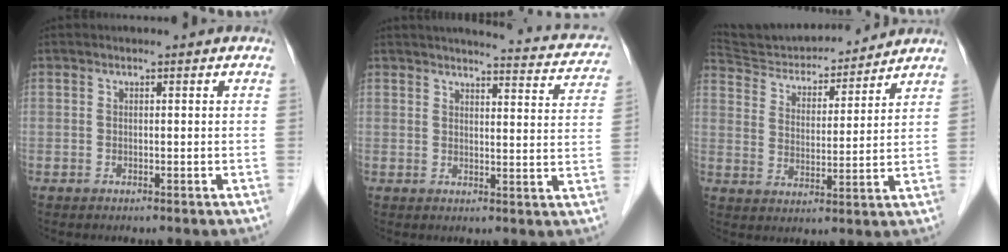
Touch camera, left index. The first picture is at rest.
{"total": 14.1, "force": [13.1, 2.4, 4.5], "torque": [-0.036, -0.028, 0.126]}
{"total": 14.7, "force": [14.2, 2.7, 2.9], "torque": [-0.050, 0.009, 0.231]}